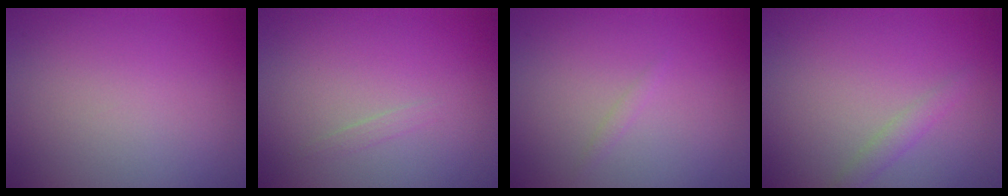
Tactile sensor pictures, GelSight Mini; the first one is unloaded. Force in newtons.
{"total": 0.5, "press": 0.5, "slide": 0.1}
{"total": 0.5, "press": 0.5, "slide": 0.0}
{"total": 1.3, "press": 1.3, "slide": 0.1}